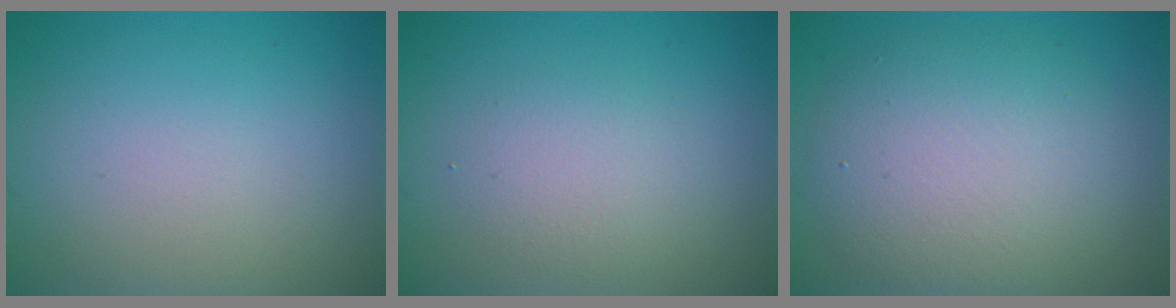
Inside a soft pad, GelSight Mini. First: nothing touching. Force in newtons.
{"total": 2.2, "press": 2.2, "slide": 0.1}
{"total": 6.5, "press": 6.5, "slide": 0.6}